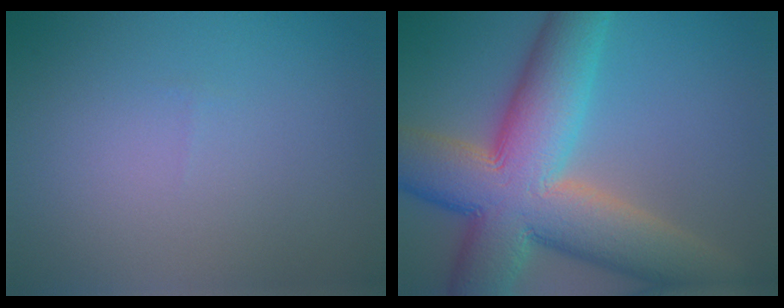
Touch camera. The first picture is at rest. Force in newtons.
{"total": 14.3, "press": 14.3, "slide": 0.8}